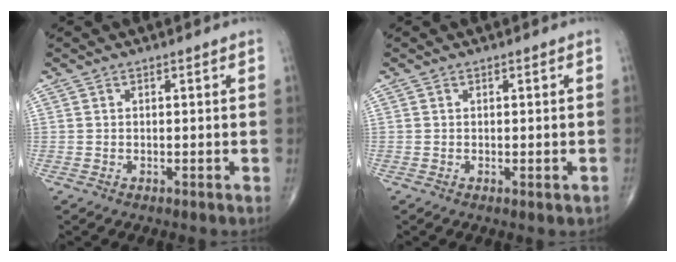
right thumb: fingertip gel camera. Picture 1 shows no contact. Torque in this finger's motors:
{"motor_torque": [-0.09, 0.08, -0.10, -0.05, -0.03]}